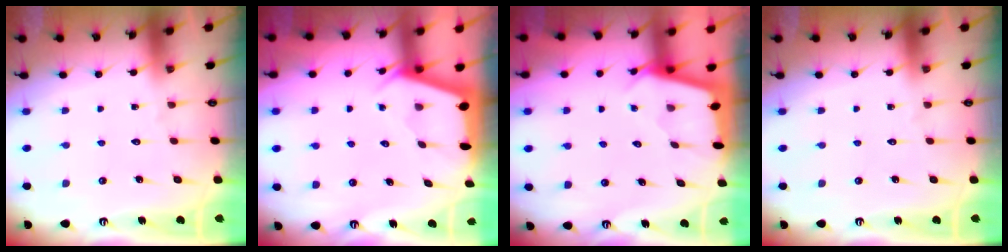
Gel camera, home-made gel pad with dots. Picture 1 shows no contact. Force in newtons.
{"total": 2.4, "press": 2.4, "slide": 0.3}
{"total": 2.4, "press": 2.4, "slide": 0.3}
{"total": 0.0}